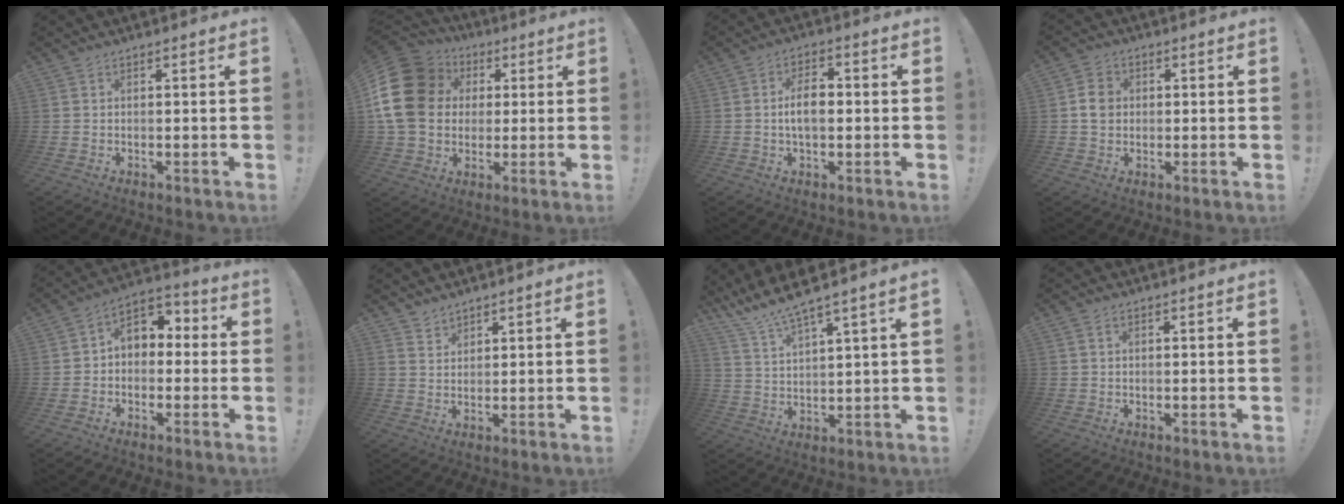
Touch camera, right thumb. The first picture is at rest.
{"total": 19.9, "force": [2.9, 16.1, 11.4], "torque": [-0.212, -0.001, 0.065]}
{"total": 7.4, "force": [-0.2, 4.0, 6.2], "torque": [-0.093, 0.005, -0.007]}
{"total": 5.6, "force": [0.4, 4.8, 2.9], "torque": [-0.033, 0.004, 0.009]}
{"total": 6.3, "force": [-0.1, 5.3, 3.4], "torque": [-0.054, 0.009, 0.005]}
{"total": 2.8, "force": [2.6, 0.9, 0.0], "torque": [0.003, -0.023, 0.049]}
{"total": 8.0, "force": [7.1, -0.4, 3.6], "torque": [-0.088, -0.044, 0.127]}
{"total": 0.8, "force": [0.2, 0.3, 0.7], "torque": [-0.019, 0.004, 0.004]}